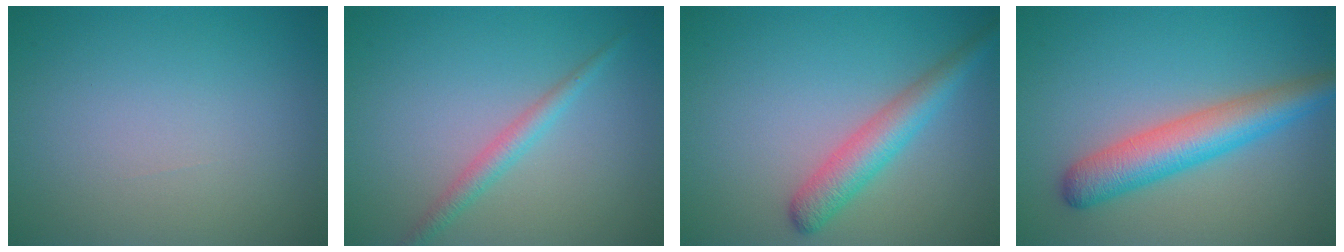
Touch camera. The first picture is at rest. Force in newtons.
{"total": 1.9, "press": 1.9, "slide": 0.1}
{"total": 3.6, "press": 3.6, "slide": 0.1}
{"total": 5.5, "press": 5.5, "slide": 0.1}